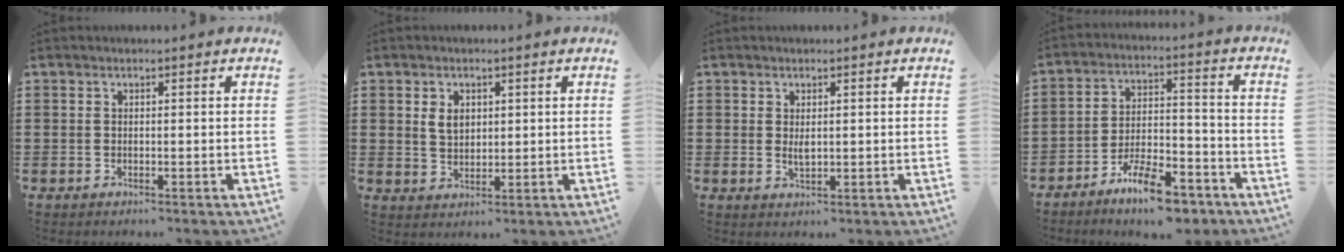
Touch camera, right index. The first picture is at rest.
{"total": 3.3, "force": [1.0, 2.3, 2.2], "torque": [-0.049, 0.008, 0.017]}
{"total": 1.7, "force": [0.4, 0.8, 1.4], "torque": [-0.029, 0.004, 0.007]}
{"total": 9.3, "force": [-7.4, 2.3, 5.0], "torque": [-0.089, 0.020, -0.135]}